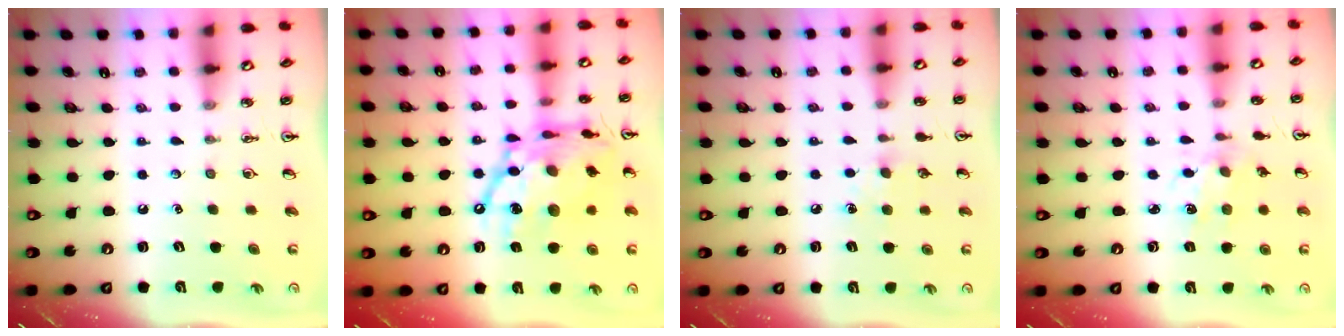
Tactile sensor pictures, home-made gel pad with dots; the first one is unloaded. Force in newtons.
{"total": 20.2, "press": 20.1, "slide": 1.7}
{"total": 5.7, "press": 5.7, "slide": 0.7}
{"total": 2.5, "press": 2.5, "slide": 0.5}